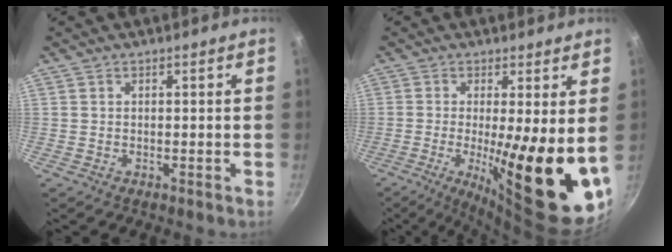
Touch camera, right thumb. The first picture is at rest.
{"total": 18.6, "force": [-1.5, 4.3, 18.0], "torque": [-0.250, -0.032, -0.016]}